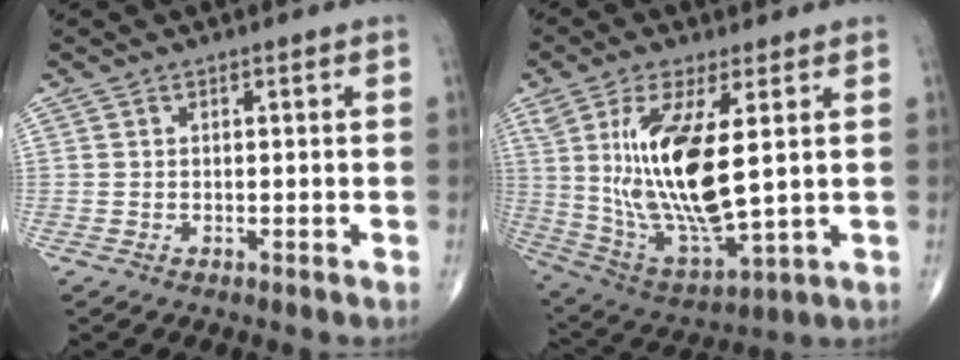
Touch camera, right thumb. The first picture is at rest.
{"total": 18.4, "force": [3.0, 6.6, 17.0], "torque": [-0.340, -0.025, 0.076]}